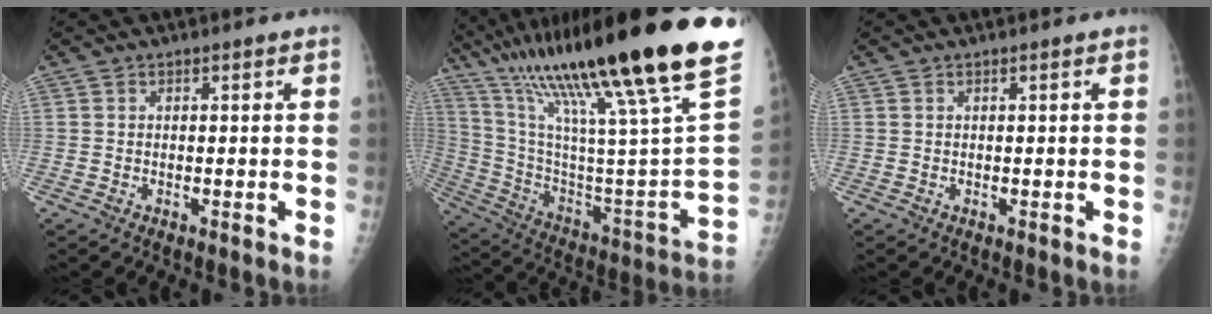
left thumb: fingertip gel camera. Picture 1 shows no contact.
{"total": 41.5, "force": [27.5, 5.3, 30.6], "torque": [-0.407, -0.091, 0.438]}
{"total": 0.0}